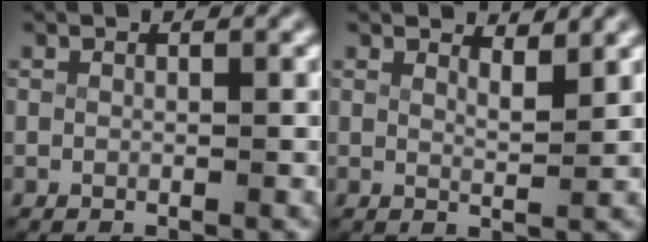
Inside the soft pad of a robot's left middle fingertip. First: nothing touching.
{"total": 2.2, "force": [2.0, 0.0, 0.9], "torque": [-0.014, -0.017, 0.038]}